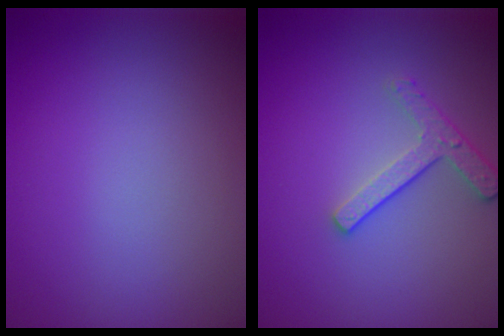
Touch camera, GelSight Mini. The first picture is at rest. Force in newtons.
{"total": 2.6, "press": 2.2, "slide": 1.3}